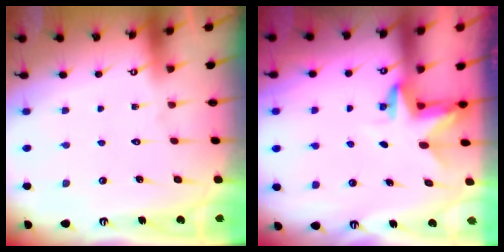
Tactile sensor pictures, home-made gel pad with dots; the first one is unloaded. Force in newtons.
{"total": 3.3, "press": 3.3, "slide": 0.1}